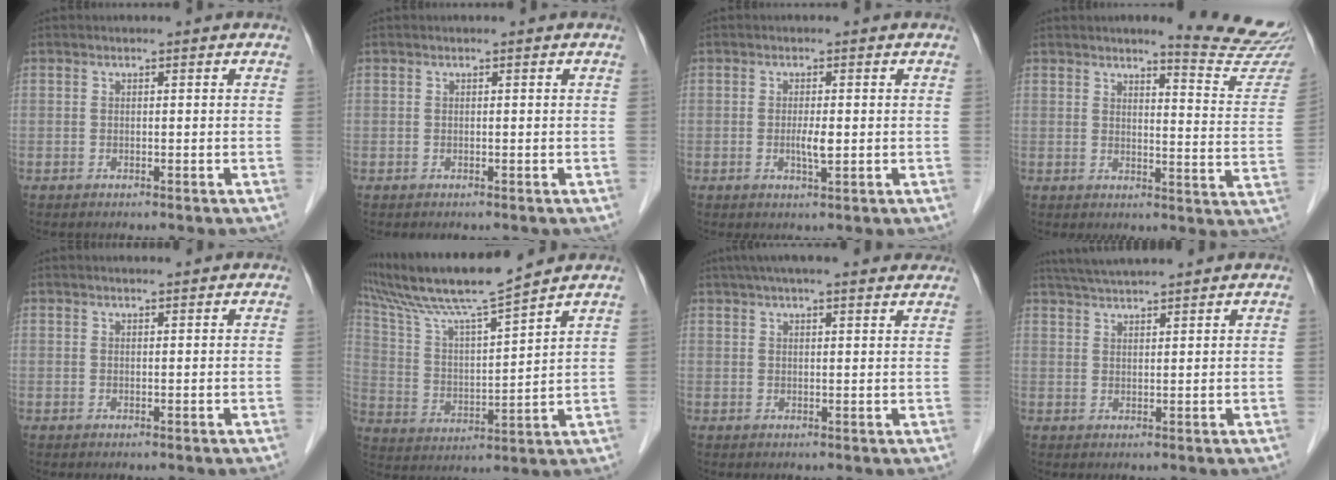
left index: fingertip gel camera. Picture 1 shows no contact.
{"total": 0.0}
{"total": 2.2, "force": [-0.2, 0.3, 2.2], "torque": [-0.045, -0.003, -0.001]}
{"total": 12.1, "force": [11.3, 0.0, 4.2], "torque": [-0.042, -0.068, 0.118]}
{"total": 1.8, "force": [1.6, 0.2, 0.7], "torque": [-0.009, 0.012, 0.027]}
{"total": 13.8, "force": [12.0, -1.1, 6.7], "torque": [-0.137, 0.014, 0.219]}
{"total": 15.9, "force": [13.7, 2.2, 7.7], "torque": [-0.115, 0.047, 0.177]}
{"total": 7.8, "force": [7.1, 0.3, 3.2], "torque": [-0.059, 0.036, 0.116]}